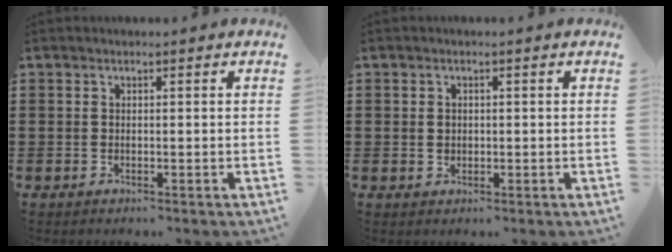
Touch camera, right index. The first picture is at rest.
{"total": 1.2, "force": [0.1, 1.0, 0.6], "torque": [-0.014, 0.006, 0.002]}